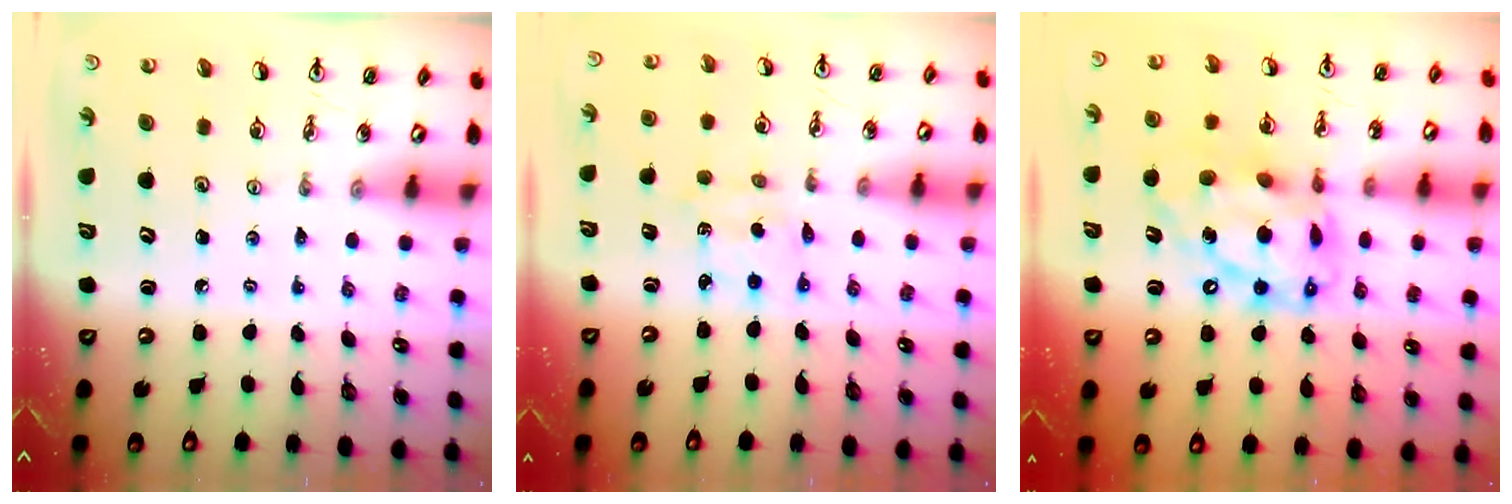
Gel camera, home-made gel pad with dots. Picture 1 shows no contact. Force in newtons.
{"total": 2.3, "press": 2.3, "slide": 0.5}
{"total": 17.8, "press": 17.7, "slide": 1.6}